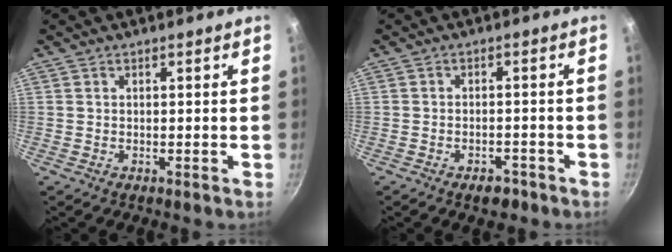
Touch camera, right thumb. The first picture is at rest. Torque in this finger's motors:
{"motor_torque": [-0.24, 0.10, 0.33, 0.22, 0.07]}